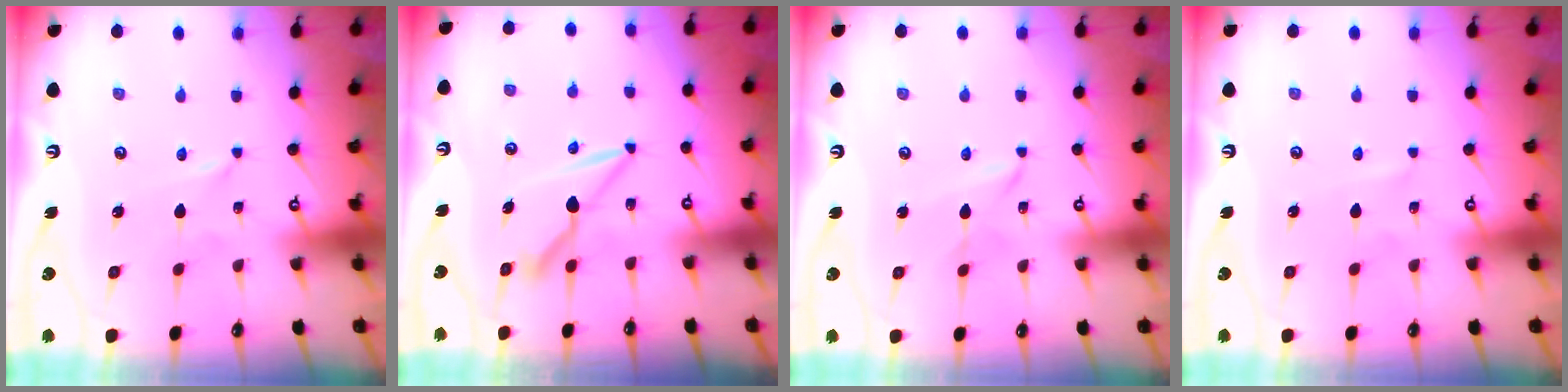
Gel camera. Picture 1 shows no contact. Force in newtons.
{"total": 7.8, "press": 7.8, "slide": 0.4}
{"total": 2.6, "press": 2.6, "slide": 0.2}
{"total": 1.9, "press": 1.9, "slide": 0.2}